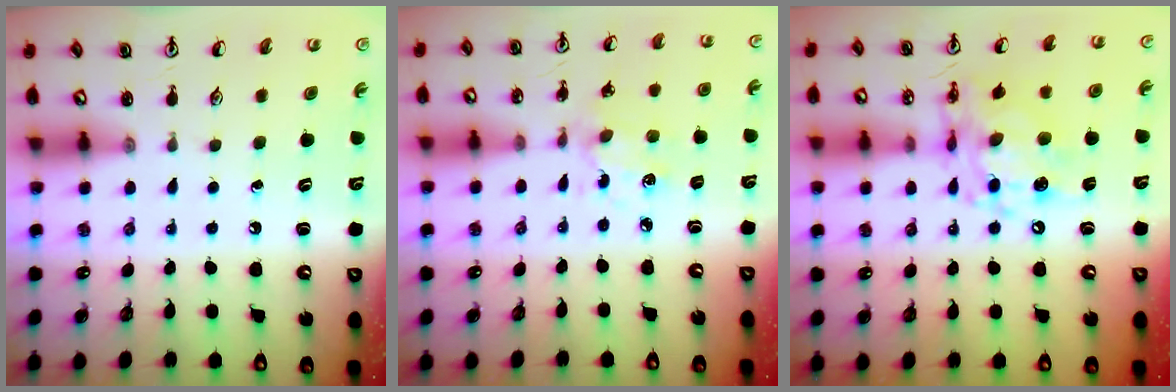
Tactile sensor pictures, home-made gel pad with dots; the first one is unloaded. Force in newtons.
{"total": 2.6, "press": 2.4, "slide": 0.9}
{"total": 11.9, "press": 11.9, "slide": 1.1}